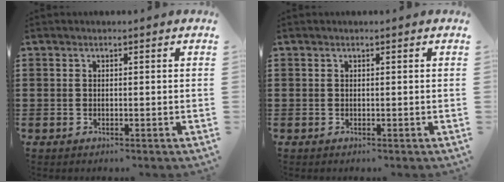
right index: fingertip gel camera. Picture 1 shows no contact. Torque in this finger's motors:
{"motor_torque": [0.12, -0.05, 0.00, 0.00]}